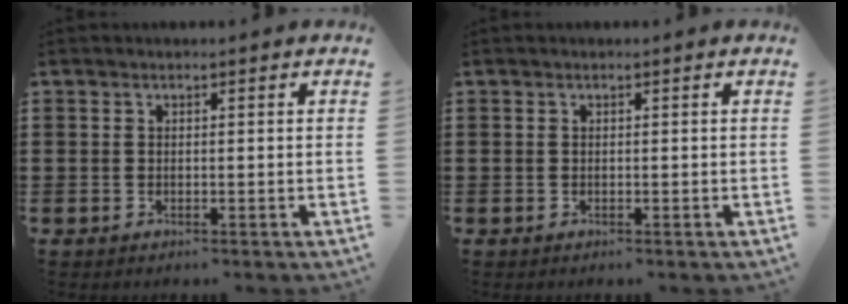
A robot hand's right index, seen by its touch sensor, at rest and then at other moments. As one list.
[{"total": 0.0}]